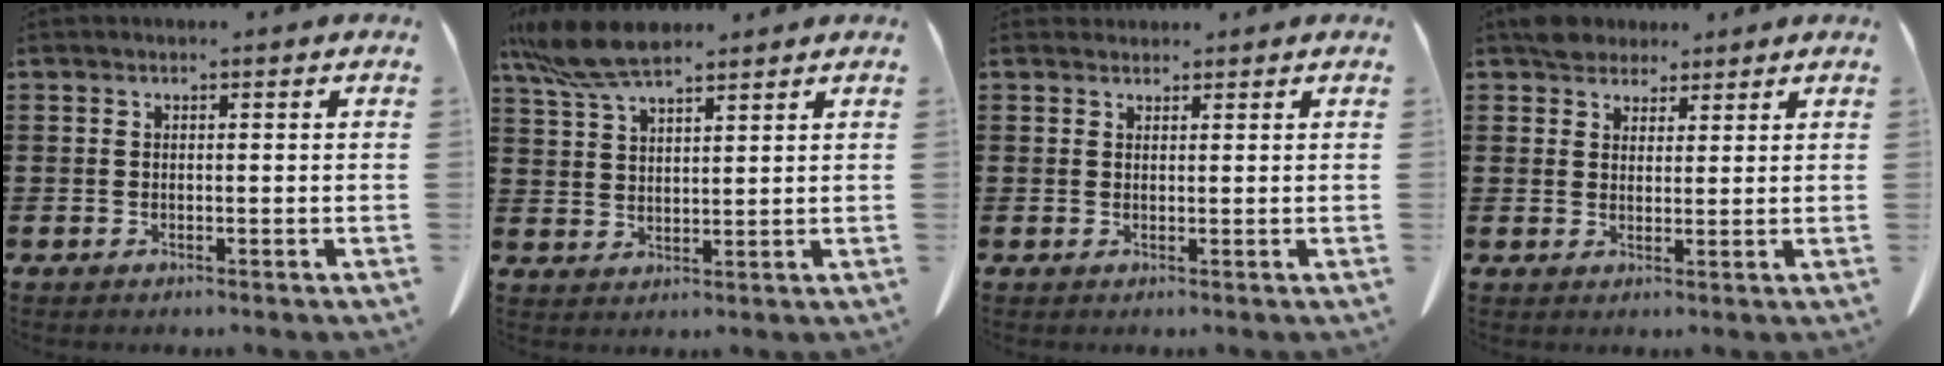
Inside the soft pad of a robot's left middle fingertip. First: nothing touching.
{"total": 8.1, "force": [6.3, 2.0, 4.6], "torque": [-0.114, -0.010, 0.117]}
{"total": 1.3, "force": [1.3, 0.5, 0.0], "torque": [-0.003, 0.000, 0.026]}
{"total": 3.9, "force": [3.3, 1.8, 0.7], "torque": [-0.018, 0.002, 0.065]}